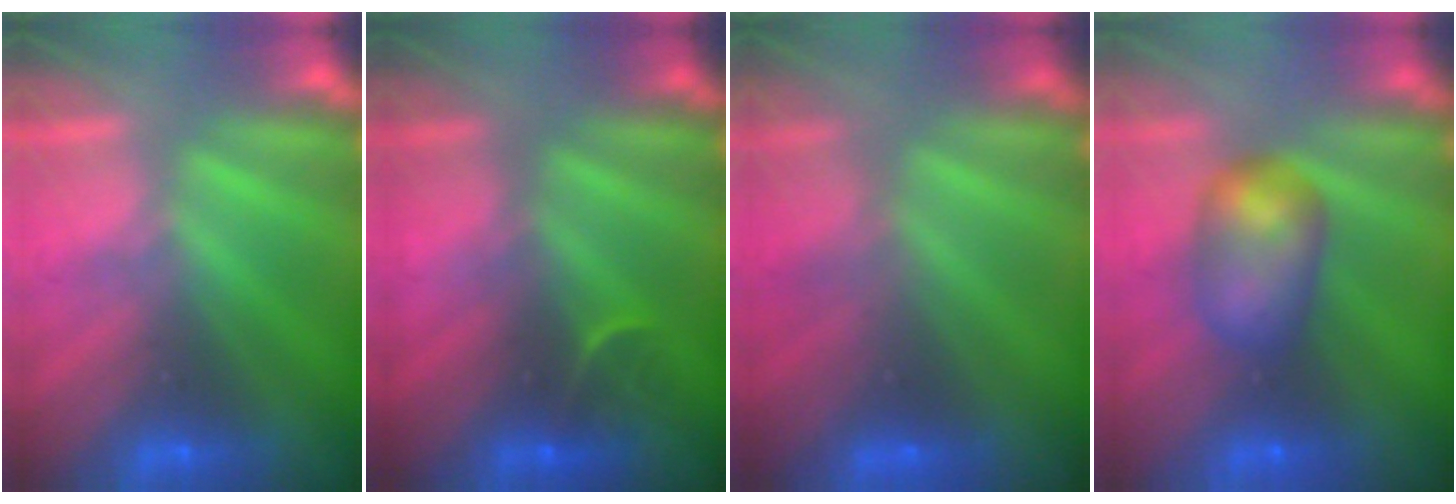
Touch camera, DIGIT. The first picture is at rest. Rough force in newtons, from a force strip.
{"total": 2.8}
{"total": 2.6}
{"total": 6.6}